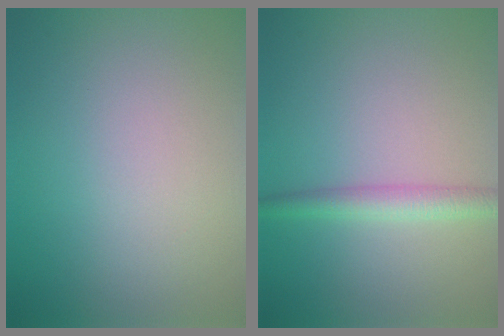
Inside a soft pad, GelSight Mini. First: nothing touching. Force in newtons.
{"total": 2.4, "press": 2.4, "slide": 0.0}